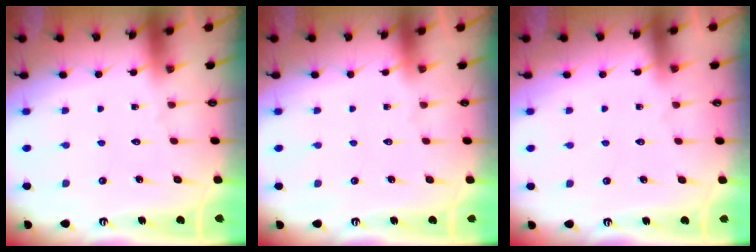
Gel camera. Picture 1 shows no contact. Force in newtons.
{"total": 0.0}
{"total": 1.6, "press": 1.5, "slide": 0.3}